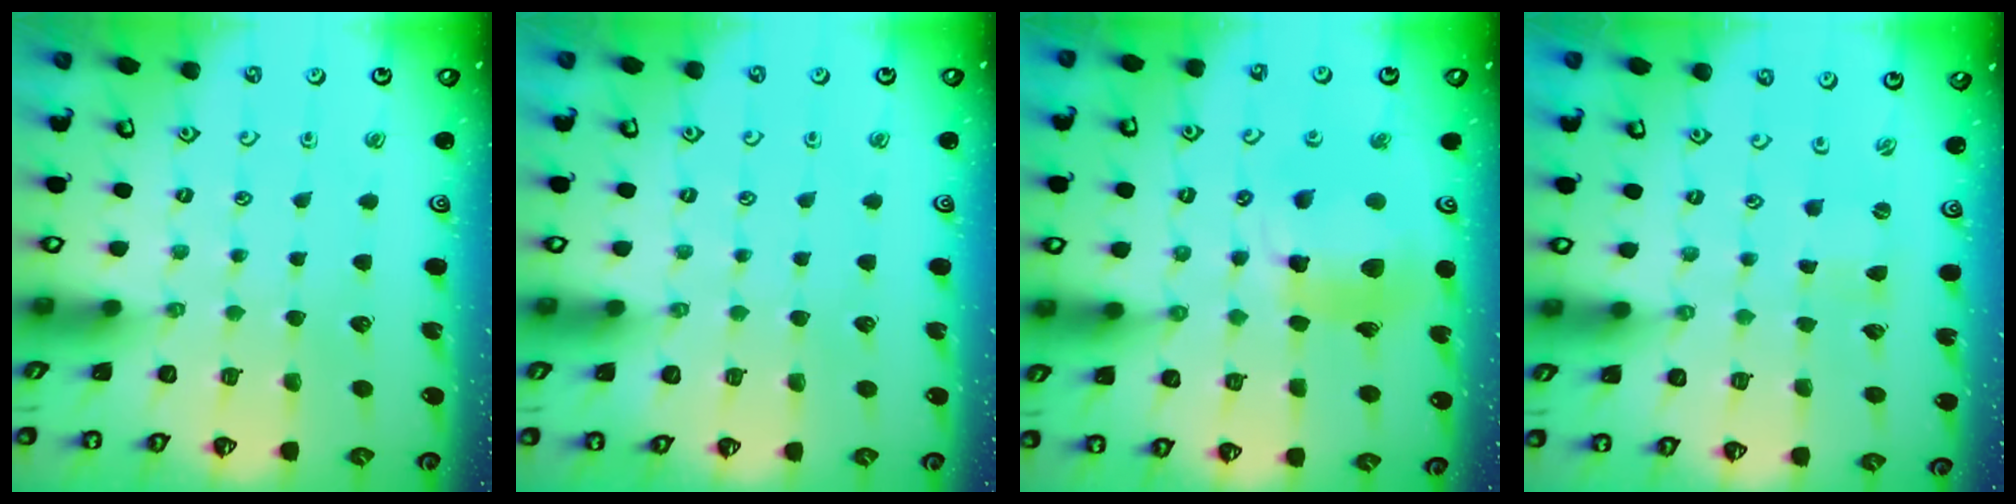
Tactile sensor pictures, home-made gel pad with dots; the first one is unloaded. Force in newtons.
{"total": 0.0}
{"total": 16.1, "press": 16.0, "slide": 1.8}
{"total": 0.0}